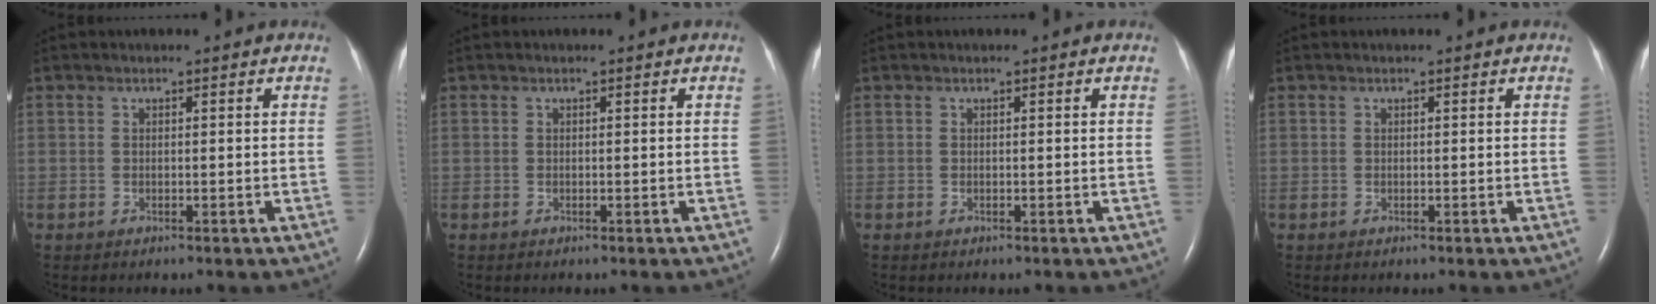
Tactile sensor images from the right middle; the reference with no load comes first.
{"total": 0.0}
{"total": 0.0}
{"total": 0.0}